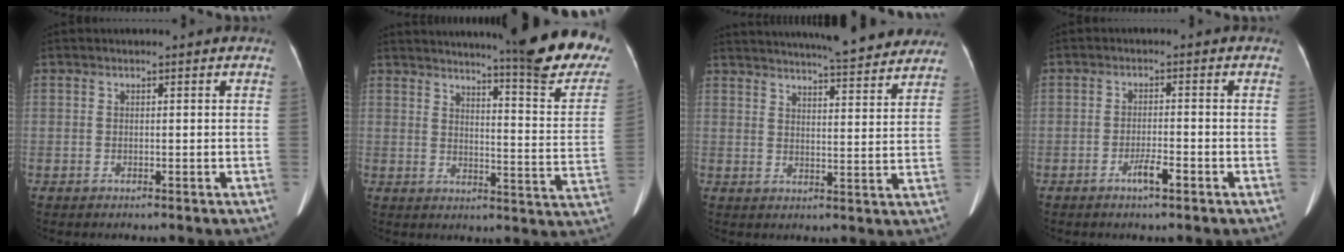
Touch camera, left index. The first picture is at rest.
{"total": 19.7, "force": [16.7, 0.2, 10.5], "torque": [-0.133, -0.083, 0.197]}
{"total": 21.5, "force": [19.5, 2.6, 8.9], "torque": [-0.132, -0.007, 0.244]}
{"total": 2.8, "force": [-1.7, 0.2, 2.1], "torque": [-0.040, -0.001, -0.031]}